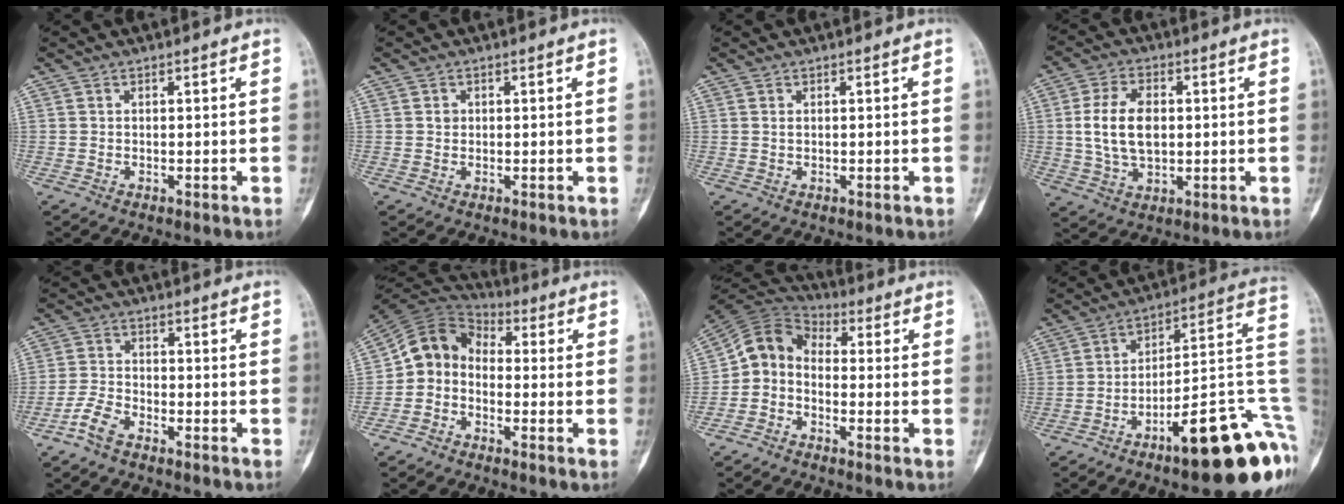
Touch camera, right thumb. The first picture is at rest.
{"total": 1.1, "force": [0.3, 1.0, 0.5], "torque": [0.002, 0.002, 0.003]}
{"total": 0.6, "force": [0.2, 0.3, 0.4], "torque": [-0.007, 0.003, 0.005]}
{"total": 10.6, "force": [0.9, 6.5, 8.3], "torque": [-0.152, 0.002, 0.022]}
{"total": 4.7, "force": [-3.4, 1.8, 2.6], "torque": [-0.055, 0.020, -0.073]}
{"total": 8.8, "force": [-1.9, 7.1, 4.8], "torque": [-0.074, 0.047, -0.058]}
{"total": 7.9, "force": [-1.8, 6.0, 4.8], "torque": [-0.077, 0.043, -0.058]}
{"total": 22.2, "force": [-8.7, 5.9, 19.6], "torque": [-0.189, 0.074, -0.119]}